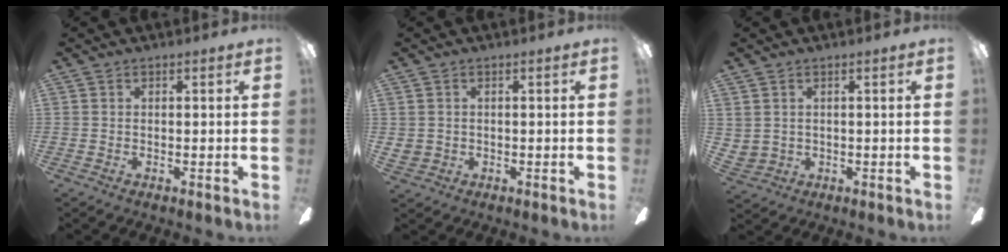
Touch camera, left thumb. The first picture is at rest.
{"total": 1.7, "force": [0.2, 1.6, 0.4], "torque": [-0.009, 0.003, 0.003]}
{"total": 2.0, "force": [1.3, 1.5, 0.3], "torque": [-0.009, -0.001, 0.024]}